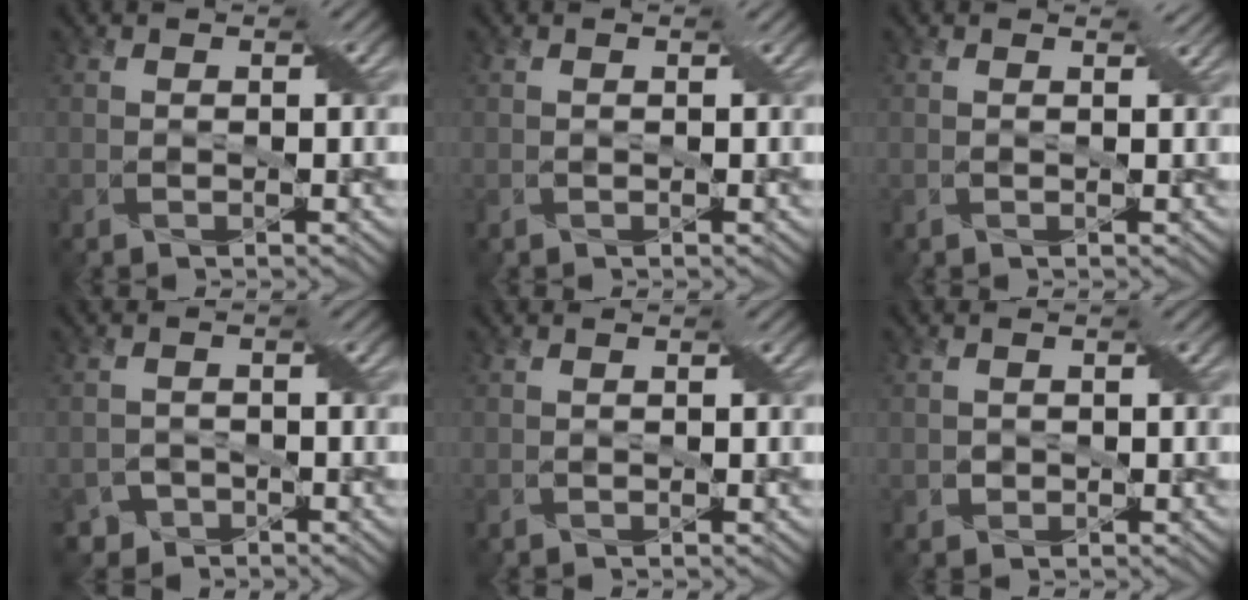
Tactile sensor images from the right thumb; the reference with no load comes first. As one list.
[{"total": 0.0}, {"total": 0.6, "force": [0.5, 0.1, 0.2], "torque": [-0.007, -0.002, 0.011]}, {"total": 2.5, "force": [-2.1, 1.4, 0.1], "torque": [-0.001, 0.002, -0.039]}, {"total": 0.0}, {"total": 1.1, "force": [-0.2, 1.0, 0.1], "torque": [-0.006, -0.004, -0.005]}]